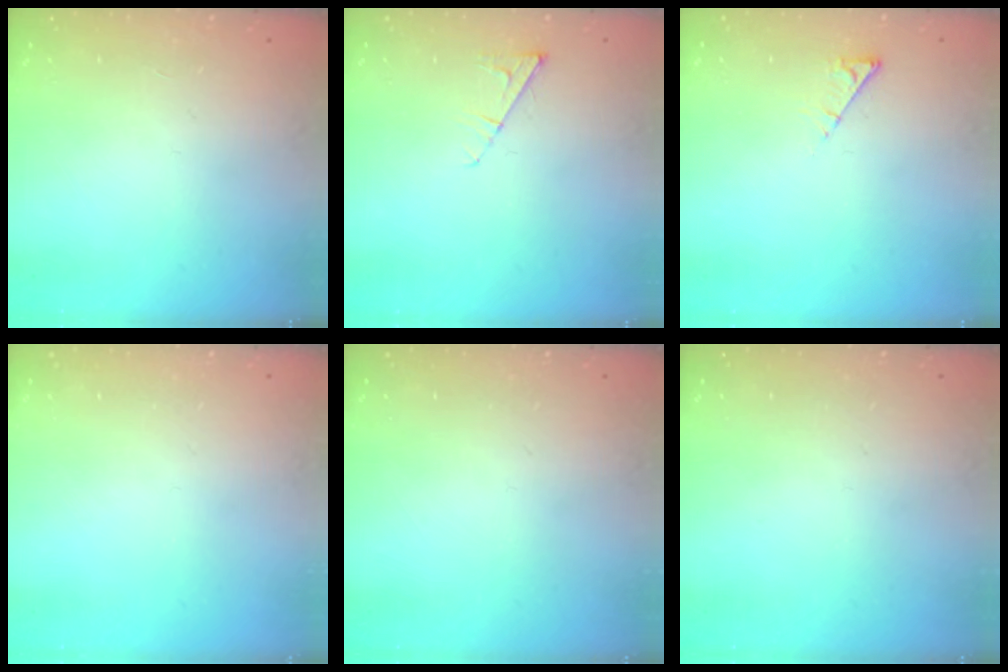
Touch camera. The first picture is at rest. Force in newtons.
{"total": 6.3, "press": 6.3, "slide": 0.4}
{"total": 4.0, "press": 3.9, "slide": 0.6}
{"total": 0.0}
{"total": 0.0}
{"total": 0.0}